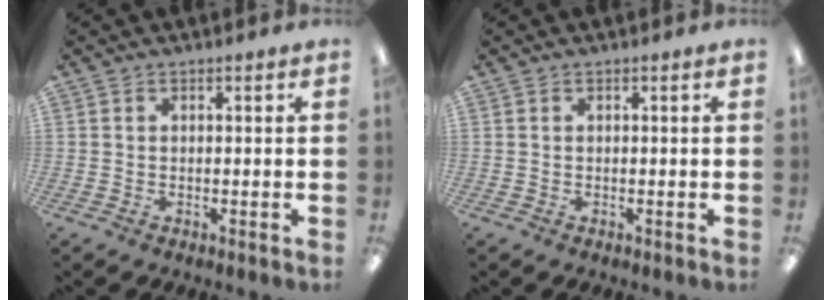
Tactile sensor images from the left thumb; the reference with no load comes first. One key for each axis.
{"total": 0.0}